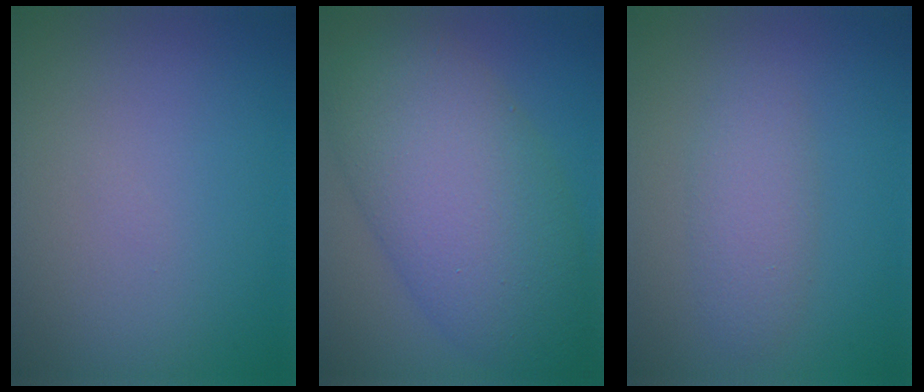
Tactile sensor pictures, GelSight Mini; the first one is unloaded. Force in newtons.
{"total": 11.6, "press": 11.6, "slide": 0.3}
{"total": 2.7, "press": 2.7, "slide": 0.1}